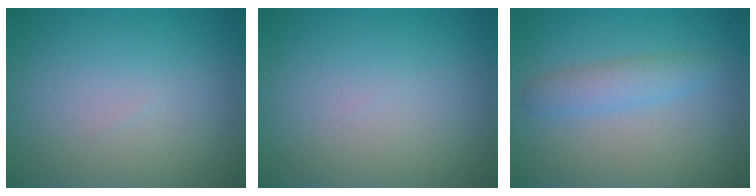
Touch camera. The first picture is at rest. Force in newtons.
{"total": 0.0}
{"total": 2.4, "press": 2.4, "slide": 0.1}